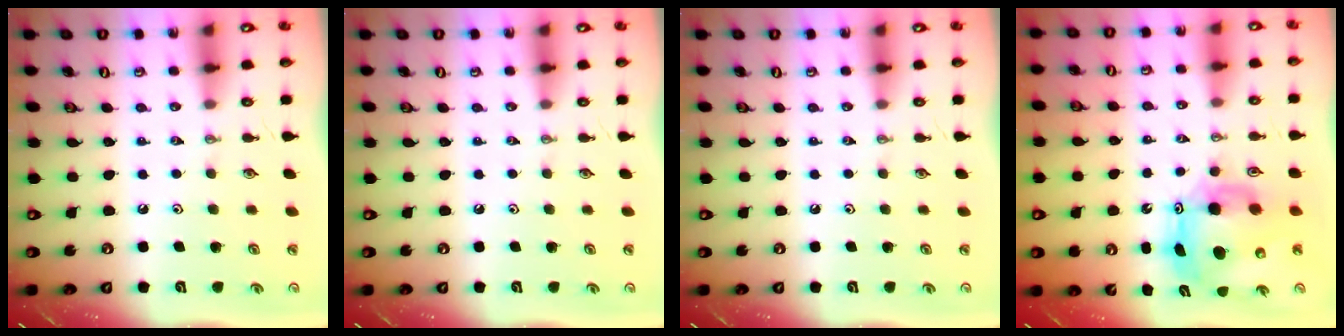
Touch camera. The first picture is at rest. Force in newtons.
{"total": 0.0}
{"total": 0.0}
{"total": 11.3, "press": 11.2, "slide": 1.1}